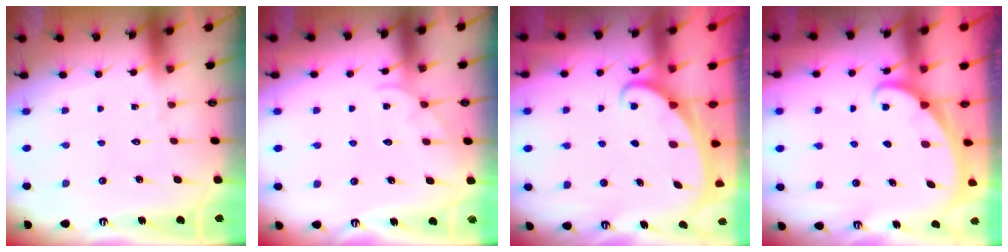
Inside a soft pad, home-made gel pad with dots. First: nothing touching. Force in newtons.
{"total": 2.3, "press": 2.3, "slide": 0.3}
{"total": 2.4, "press": 2.4, "slide": 0.3}
{"total": 1.7, "press": 1.7, "slide": 0.1}